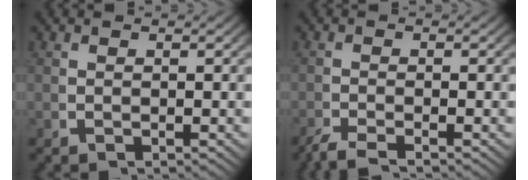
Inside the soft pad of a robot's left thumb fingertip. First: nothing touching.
{"total": 2.4, "force": [-2.2, 0.5, 0.8], "torque": [-0.013, -0.010, -0.039]}